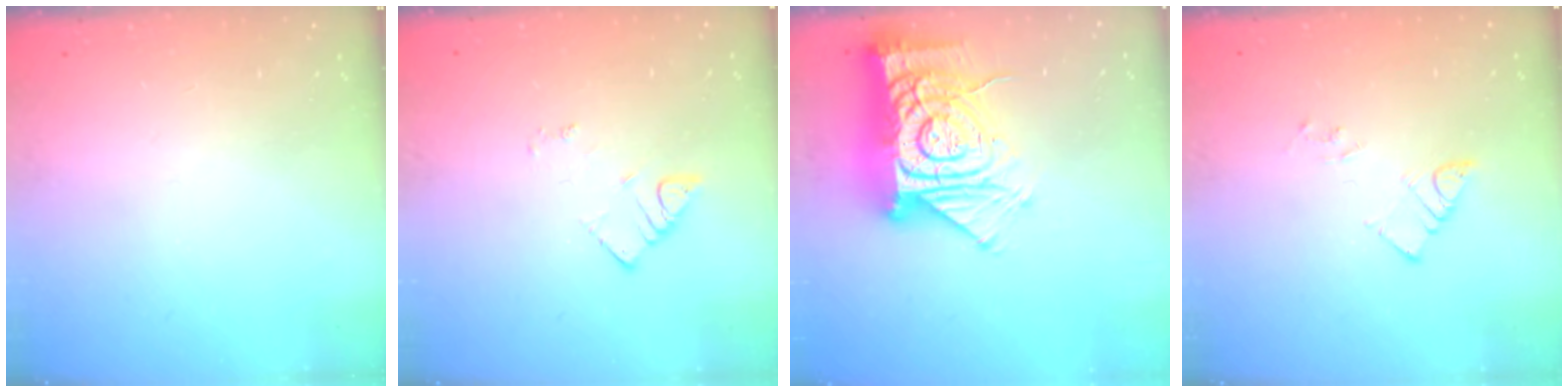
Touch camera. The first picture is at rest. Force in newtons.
{"total": 2.7, "press": 2.7, "slide": 0.4}
{"total": 21.4, "press": 21.3, "slide": 2.0}
{"total": 4.0, "press": 3.9, "slide": 0.5}